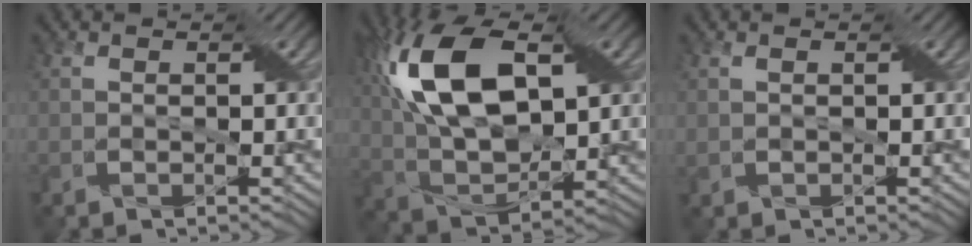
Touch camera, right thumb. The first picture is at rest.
{"total": 15.4, "force": [4.8, 8.1, 12.2], "torque": [-0.266, 0.022, 0.084]}
{"total": 0.6, "force": [0.2, 0.4, 0.3], "torque": [-0.010, 0.000, 0.004]}